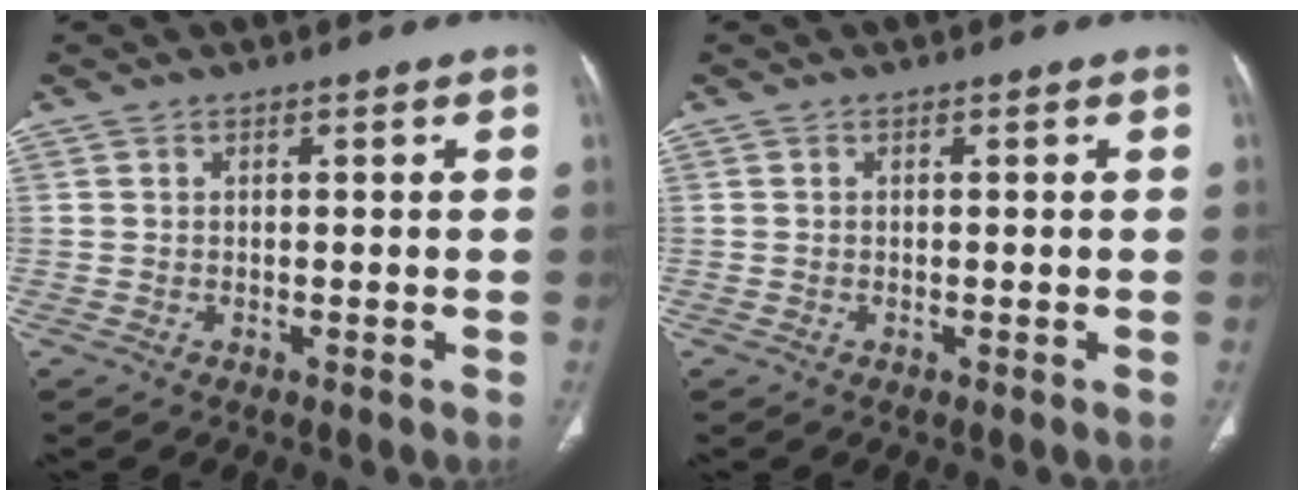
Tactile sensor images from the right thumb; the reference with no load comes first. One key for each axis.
{"total": 0.0}